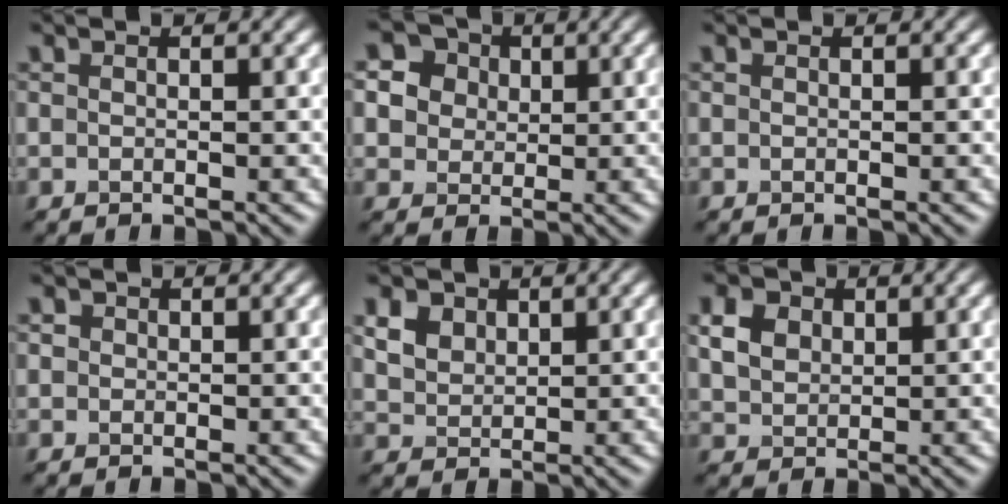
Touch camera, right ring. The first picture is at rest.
{"total": 4.3, "force": [2.0, 3.7, 1.0], "torque": [-0.053, 0.020, 0.054]}
{"total": 0.0}
{"total": 0.8, "force": [-0.2, -0.3, -0.8], "torque": [-0.006, -0.004, 0.014]}
{"total": 2.9, "force": [2.1, 1.9, 0.8], "torque": [-0.059, 0.011, 0.067]}
{"total": 2.1, "force": [1.1, 1.7, 0.7], "torque": [-0.044, 0.005, 0.048]}